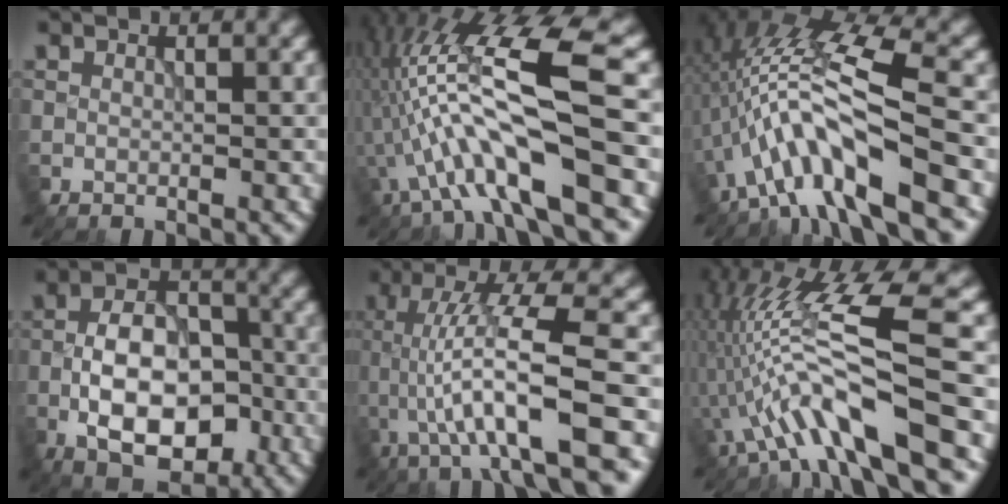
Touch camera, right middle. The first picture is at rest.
{"total": 11.3, "force": [-3.1, 2.3, 10.7], "torque": [-0.199, 0.018, -0.053]}
{"total": 9.7, "force": [-3.0, 2.4, 8.9], "torque": [-0.159, 0.022, -0.057]}
{"total": 9.7, "force": [-3.1, 5.2, 7.6], "torque": [-0.124, 0.010, -0.062]}
{"total": 11.8, "force": [-2.6, 3.0, 11.1], "torque": [-0.177, 0.020, -0.042]}
{"total": 11.6, "force": [-3.3, 2.8, 10.8], "torque": [-0.206, 0.016, -0.053]}